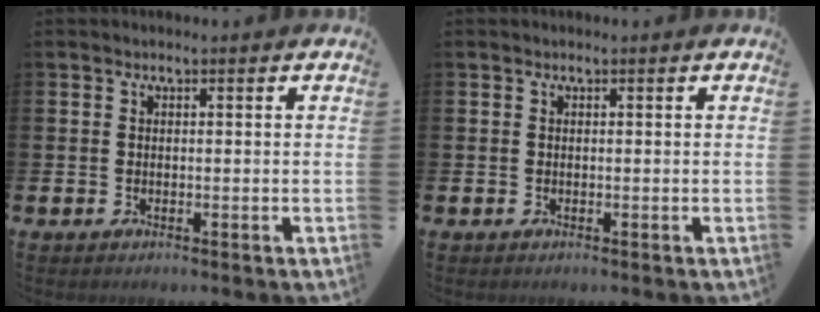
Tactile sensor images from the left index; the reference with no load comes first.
{"total": 0.0}